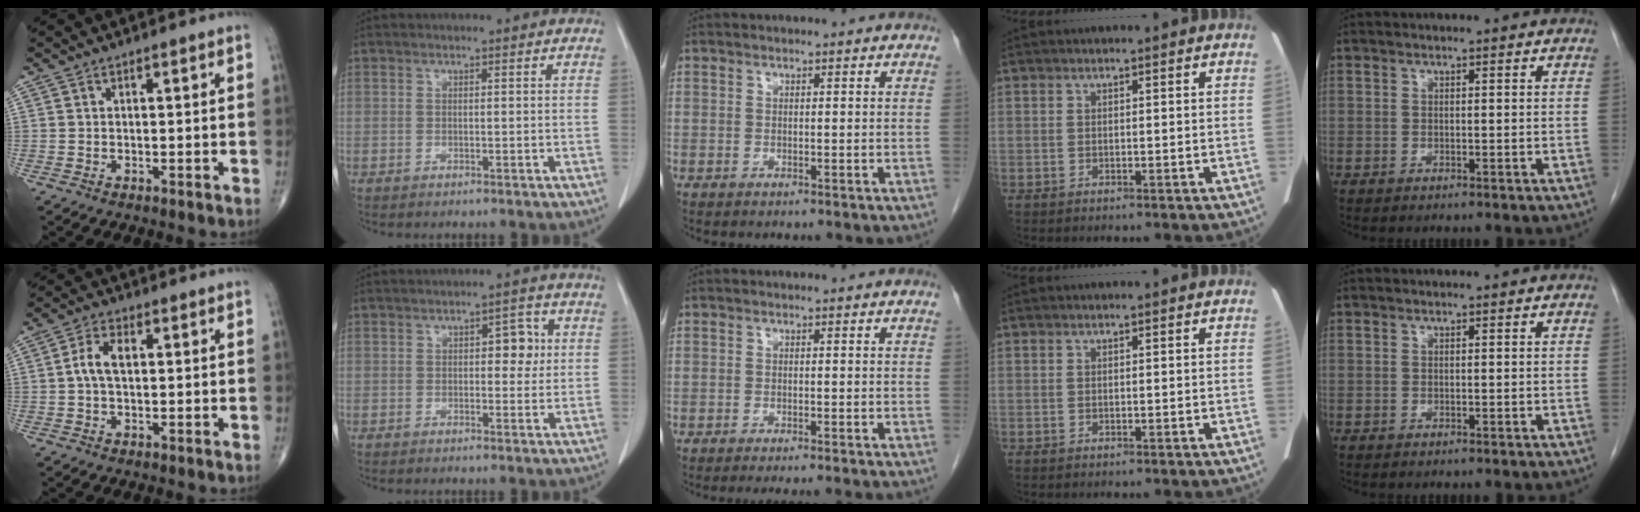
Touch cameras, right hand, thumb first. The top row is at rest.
{"thumb": {"total": 4.4, "force": [0.4, 2.4, 3.7], "torque": [-0.081, 0.011, 0.004]}, "index": {"total": 3.9, "force": [0.6, 2.0, 3.3], "torque": [-0.039, 0.013, 0.008]}, "middle": {"total": 5.6, "force": [-5.1, 0.4, 2.3], "torque": [-0.019, -0.010, -0.065]}}